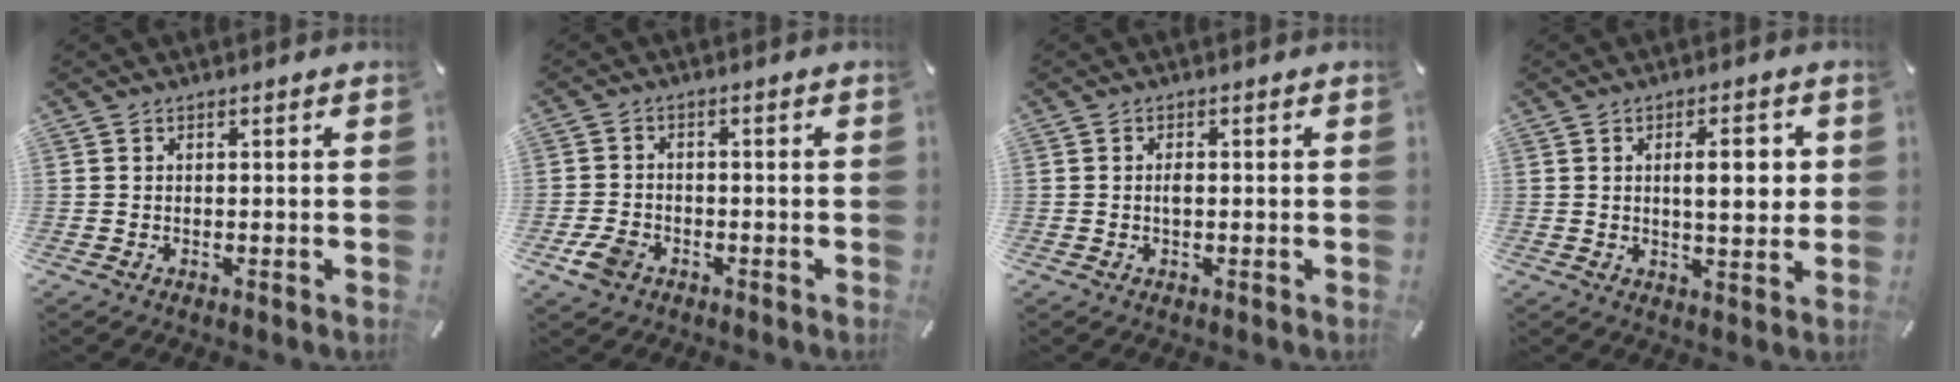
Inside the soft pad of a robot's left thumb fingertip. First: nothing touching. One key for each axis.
{"total": 4.9, "fx": -2.5, "fy": 3.5, "fz": 2.3, "tx": -0.055, "ty": 0.007, "tz": -0.048}
{"total": 1.7, "fx": -0.1, "fy": 0.8, "fz": 1.5, "tx": -0.028, "ty": 0.001, "tz": -0.003}
{"total": 8.4, "fx": 1.7, "fy": 3.3, "fz": 7.6, "tx": -0.108, "ty": -0.005, "tz": 0.019}